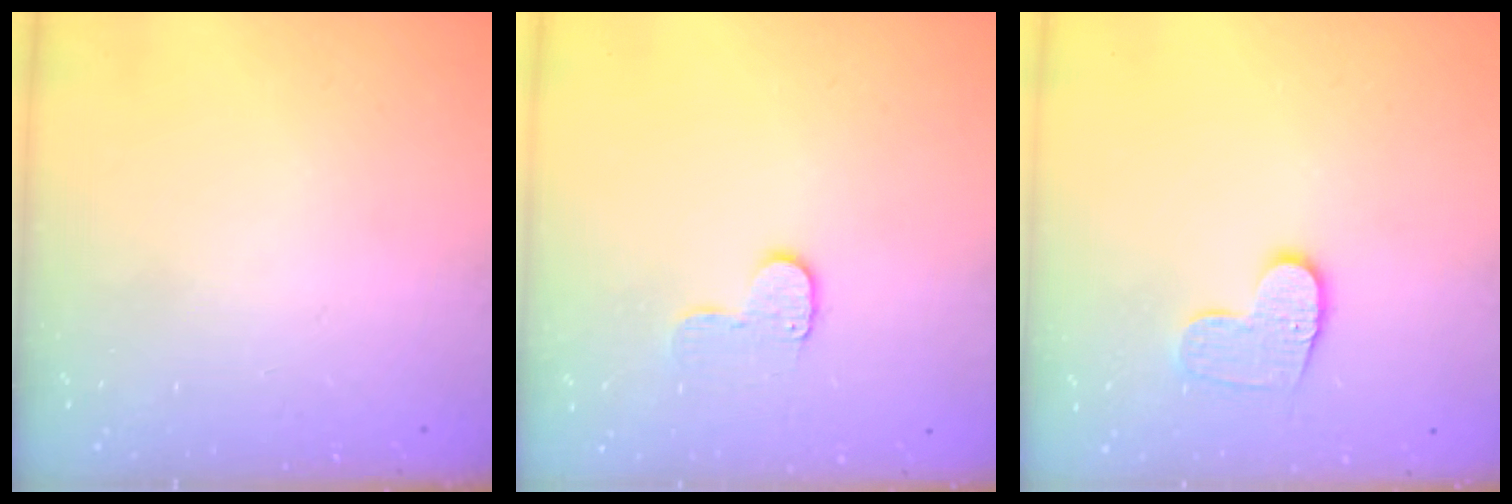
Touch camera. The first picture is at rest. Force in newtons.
{"total": 6.5, "press": 6.4, "slide": 0.4}
{"total": 9.2, "press": 9.2, "slide": 0.3}